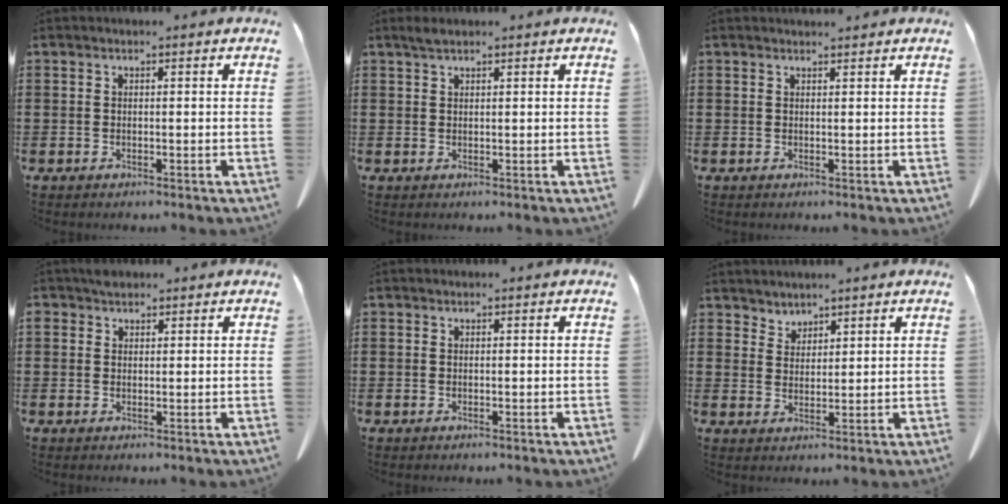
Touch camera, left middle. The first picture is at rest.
{"total": 1.3, "force": [1.0, 0.2, 0.8], "torque": [-0.018, 0.000, 0.019]}
{"total": 0.8, "force": [0.8, 0.0, 0.1], "torque": [-0.004, 0.000, 0.015]}
{"total": 1.7, "force": [1.4, 0.9, 0.3], "torque": [-0.013, 0.001, 0.029]}
{"total": 0.0}
{"total": 2.4, "force": [2.3, 0.7, -0.3], "torque": [-0.003, -0.002, 0.044]}